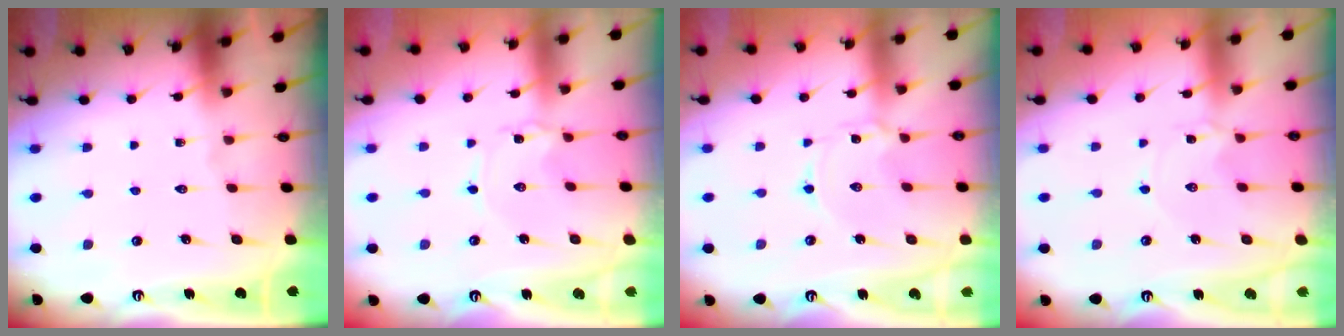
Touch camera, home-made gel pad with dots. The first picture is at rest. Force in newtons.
{"total": 0.7, "press": 0.7, "slide": 0.1}
{"total": 0.8, "press": 0.8, "slide": 0.1}
{"total": 1.8, "press": 1.8, "slide": 0.3}